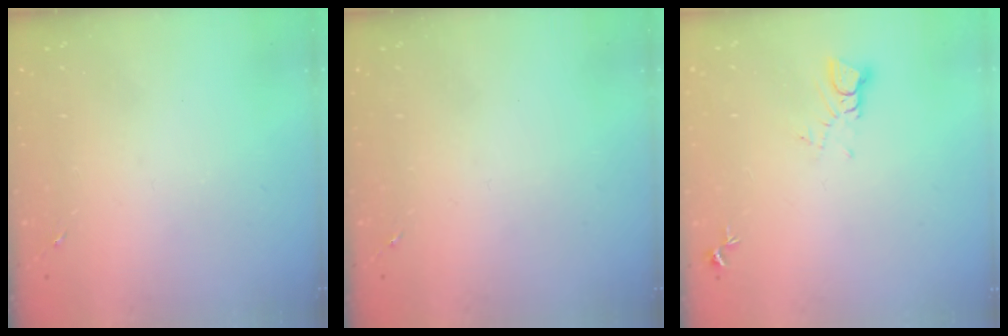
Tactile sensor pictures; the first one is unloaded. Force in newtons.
{"total": 0.0}
{"total": 3.7, "press": 3.7, "slide": 0.3}